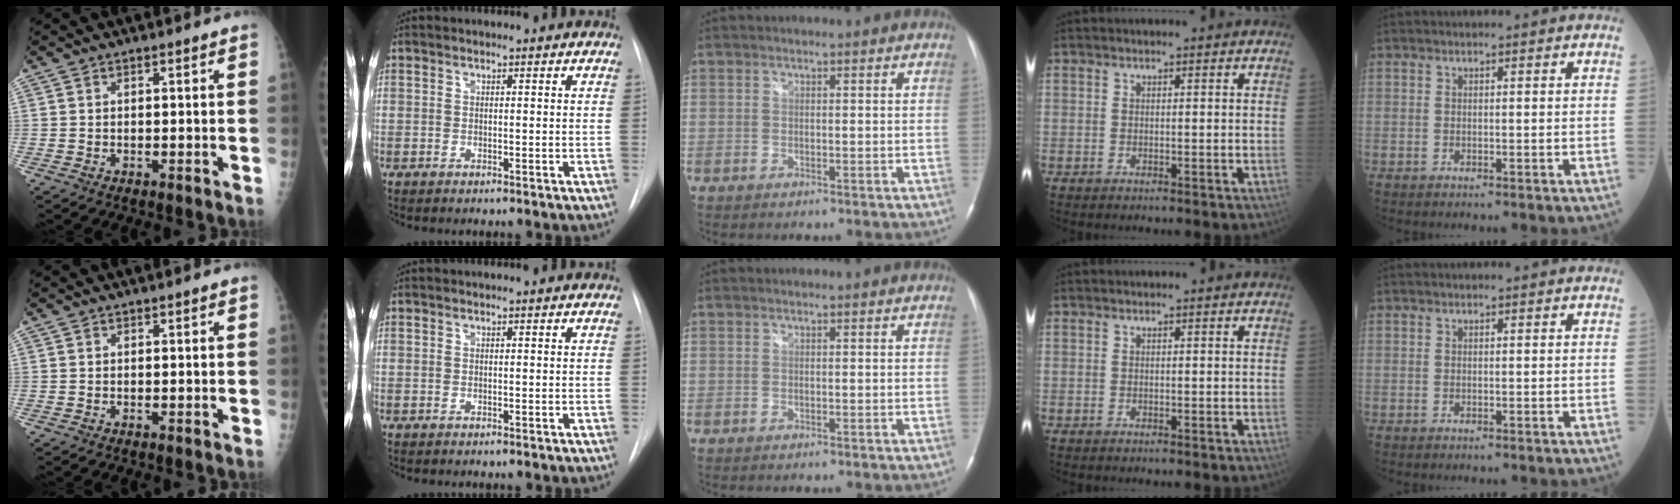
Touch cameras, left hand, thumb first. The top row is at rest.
{}